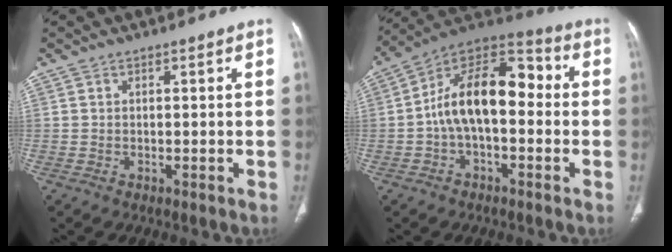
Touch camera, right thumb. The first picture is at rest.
{"total": 16.4, "force": [-0.5, 9.0, 13.7], "torque": [-0.204, 0.052, -0.023]}